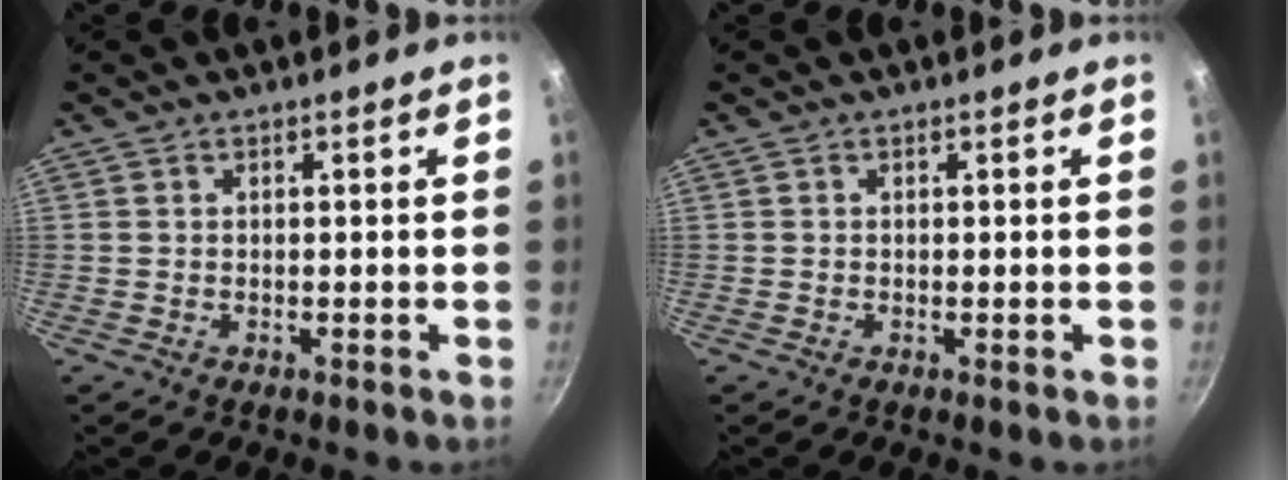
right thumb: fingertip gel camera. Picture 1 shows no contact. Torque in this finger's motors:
{"motor_torque": [-0.41, 0.09, -0.14, 0.08, 0.00]}